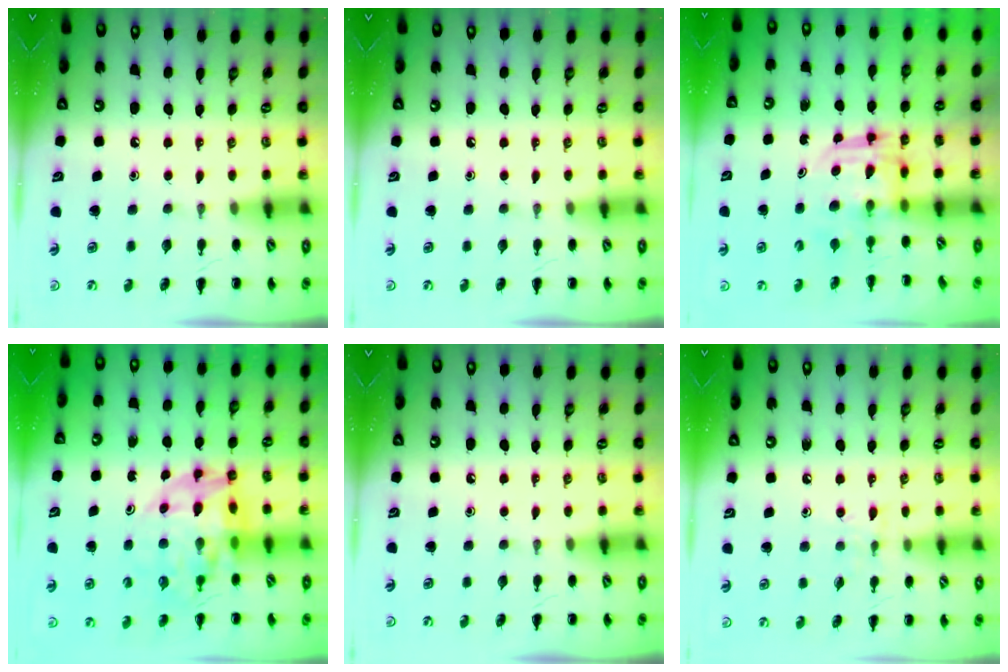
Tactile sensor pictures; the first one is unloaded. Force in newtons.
{"total": 0.0}
{"total": 3.1, "press": 3.1, "slide": 0.3}
{"total": 12.6, "press": 12.0, "slide": 3.8}
{"total": 0.0}
{"total": 5.2, "press": 5.0, "slide": 1.2}